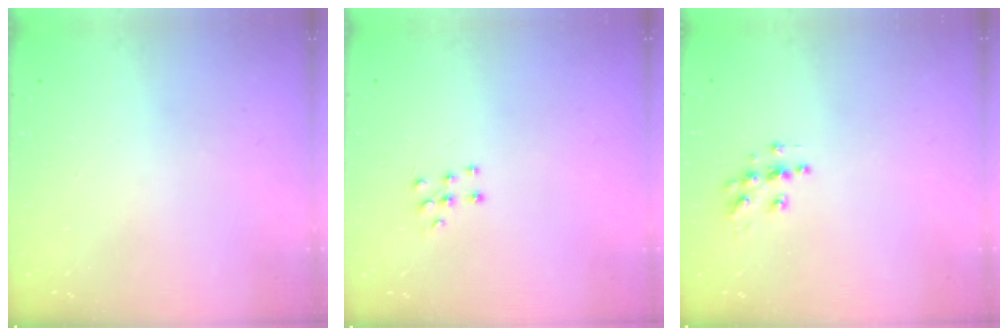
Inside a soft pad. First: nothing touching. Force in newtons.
{"total": 5.3, "press": 5.2, "slide": 0.4}
{"total": 6.1, "press": 6.1, "slide": 0.3}